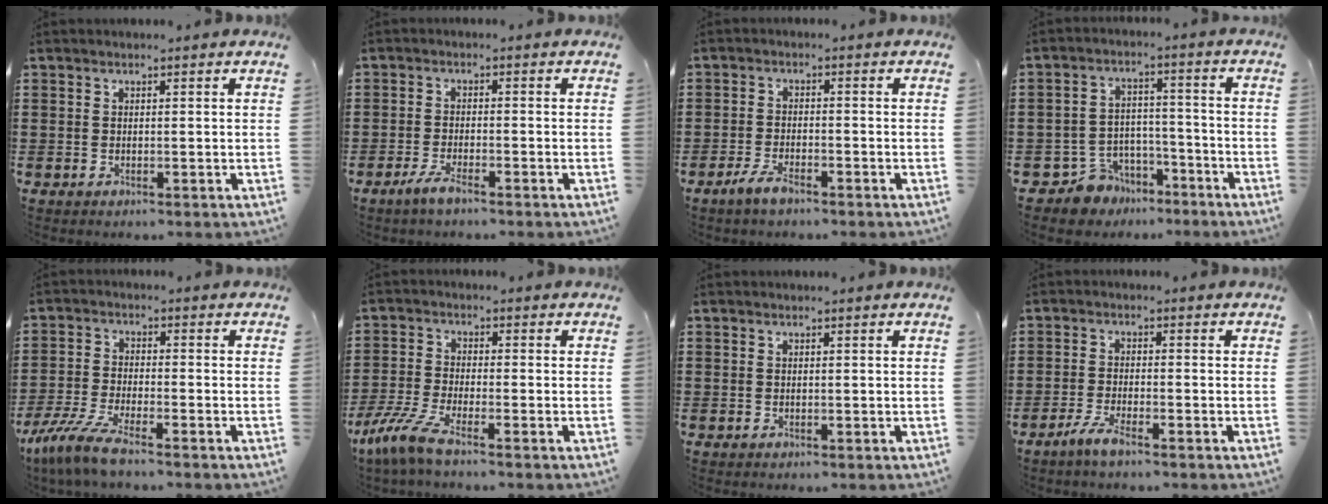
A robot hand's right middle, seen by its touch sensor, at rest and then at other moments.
{"total": 3.1, "force": [-2.1, 0.5, 2.1], "torque": [-0.050, -0.001, -0.044]}
{"total": 3.3, "force": [-2.3, 1.0, 2.1], "torque": [-0.049, 0.001, -0.049]}
{"total": 6.9, "force": [-5.8, 3.5, 0.8], "torque": [-0.043, 0.013, -0.118]}
{"total": 6.4, "force": [-5.2, 0.6, 3.6], "torque": [-0.099, -0.018, -0.108]}
{"total": 5.6, "force": [-4.2, 0.6, 3.7], "torque": [-0.110, -0.023, -0.091]}
{"total": 0.0}
{"total": 3.3, "force": [-2.4, 0.4, 2.3], "torque": [-0.051, -0.002, -0.048]}